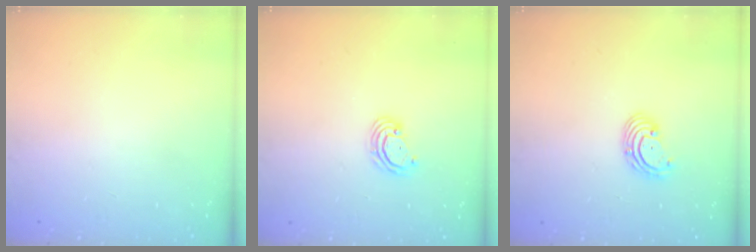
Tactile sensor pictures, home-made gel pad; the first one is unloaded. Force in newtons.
{"total": 3.8, "press": 3.8, "slide": 0.3}
{"total": 2.7, "press": 2.7, "slide": 0.3}